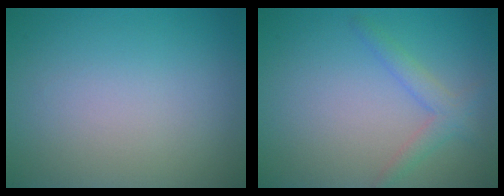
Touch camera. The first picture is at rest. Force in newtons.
{"total": 2.1, "press": 2.1, "slide": 0.1}